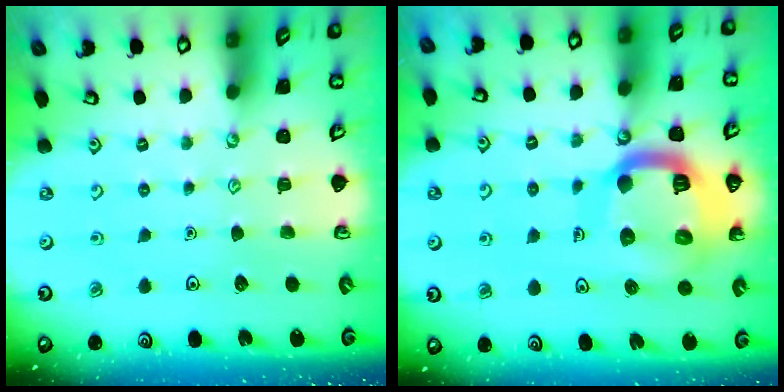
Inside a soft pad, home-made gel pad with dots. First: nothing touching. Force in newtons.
{"total": 19.0, "press": 18.9, "slide": 2.2}